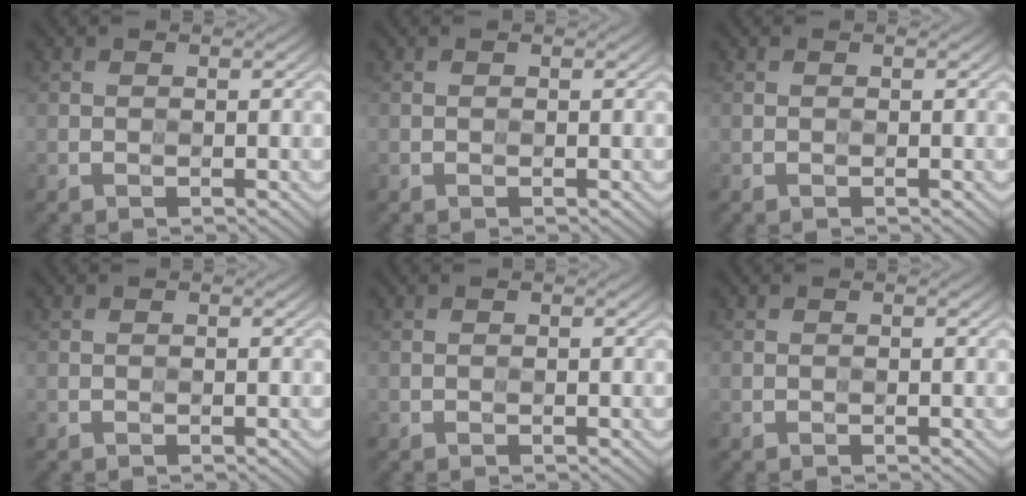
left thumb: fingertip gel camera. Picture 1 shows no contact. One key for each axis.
{"total": 0.0}
{"total": 0.0}
{"total": 0.0}
{"total": 0.0}
{"total": 0.0}